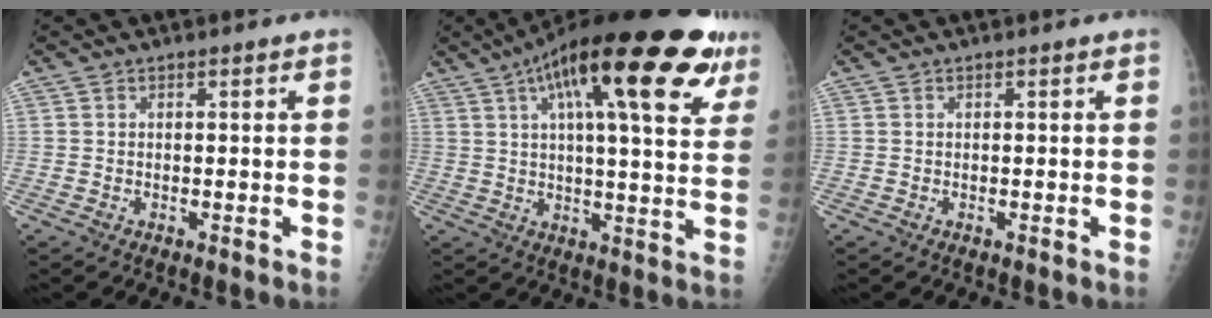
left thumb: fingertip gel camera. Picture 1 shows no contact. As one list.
[{"total": 26.2, "force": [13.2, 7.4, 21.4], "torque": [-0.304, 0.003, 0.189]}, {"total": 0.0}]